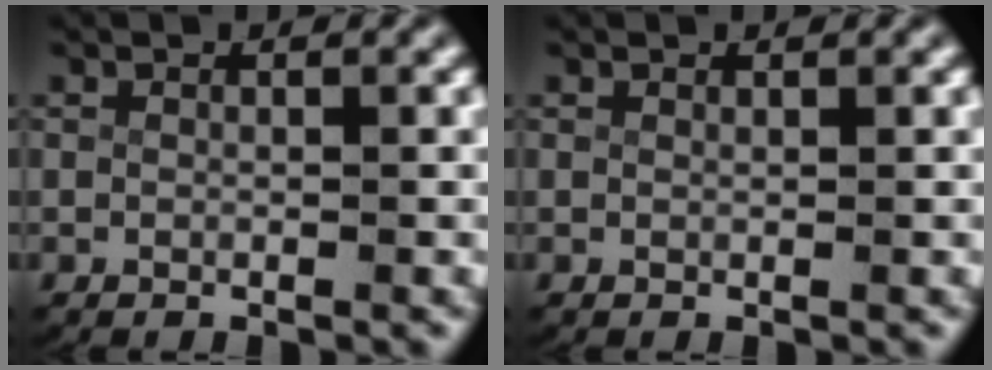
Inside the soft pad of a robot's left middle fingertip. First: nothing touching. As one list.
[{"total": 0.0}]